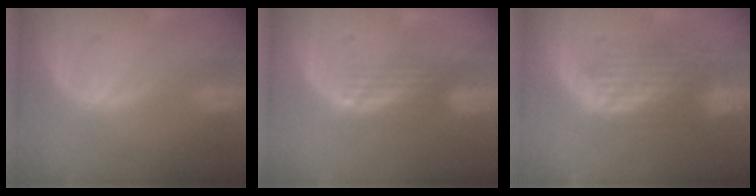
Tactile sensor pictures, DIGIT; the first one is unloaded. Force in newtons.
{"total": 3.3, "press": 2.7, "slide": 1.9}
{"total": 6.4, "press": 6.4, "slide": 0.5}